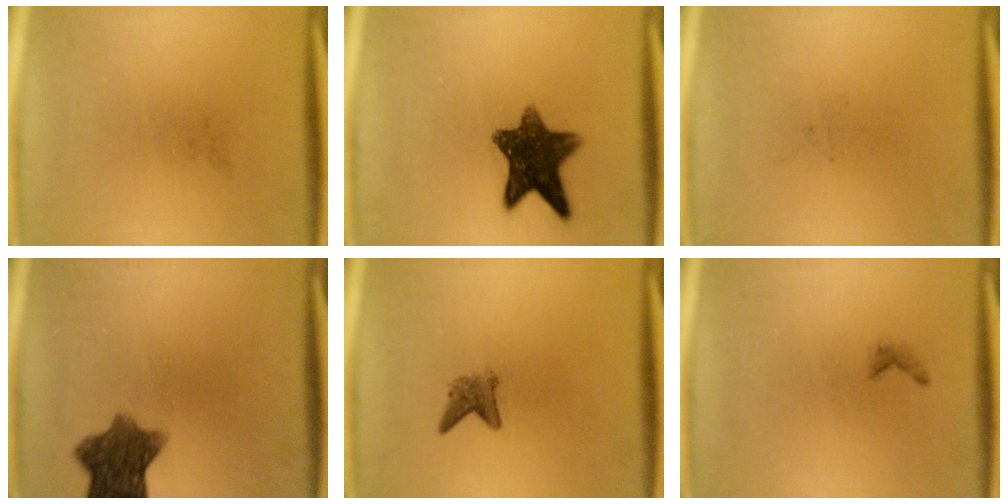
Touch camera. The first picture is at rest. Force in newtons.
{"total": 10.8}
{"total": 0.0}
{"total": 8.8}
{"total": 2.1}
{"total": 0.6}